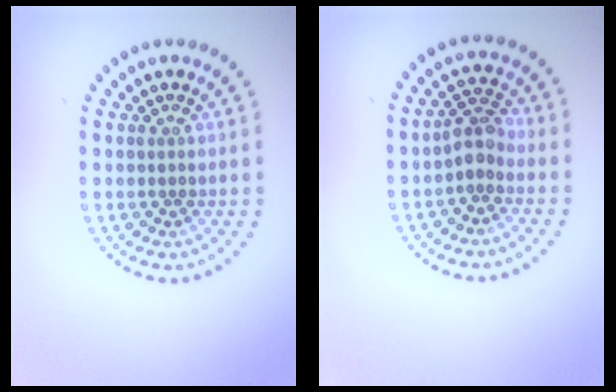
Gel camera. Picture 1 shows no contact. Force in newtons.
{"total": 2.1, "press": 1.8, "slide": 1.1}